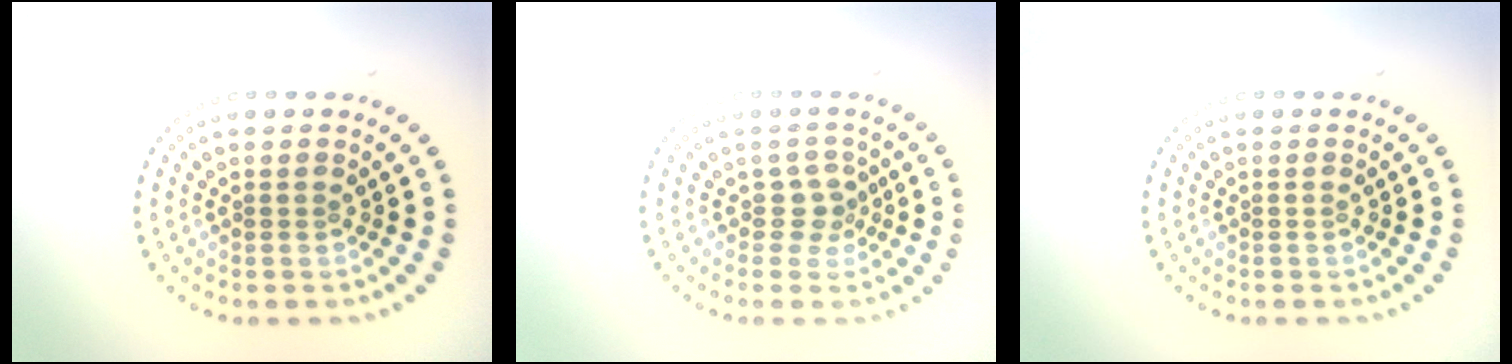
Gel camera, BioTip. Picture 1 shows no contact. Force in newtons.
{"total": 2.1, "press": 1.6, "slide": 1.4}
{"total": 0.0}